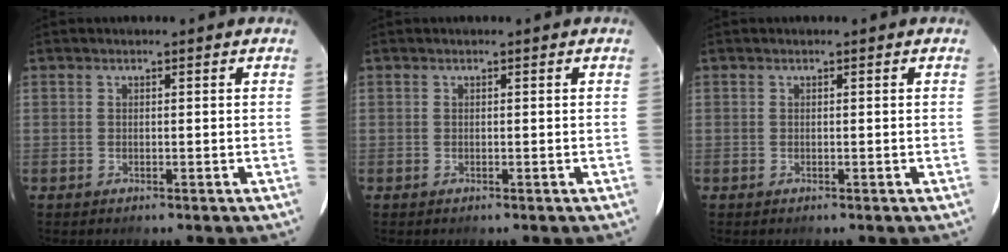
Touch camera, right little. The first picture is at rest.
{"total": 0.0}
{"total": 0.0}